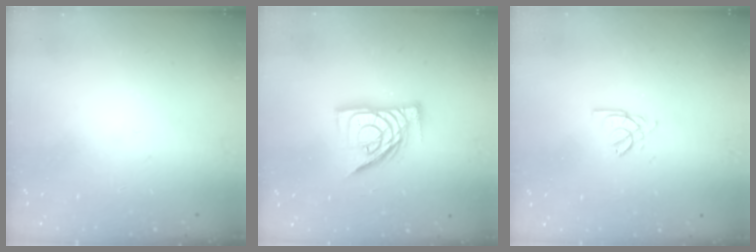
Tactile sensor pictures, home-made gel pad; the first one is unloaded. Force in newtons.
{"total": 13.3, "press": 13.2, "slide": 1.5}
{"total": 2.0, "press": 2.0, "slide": 0.4}